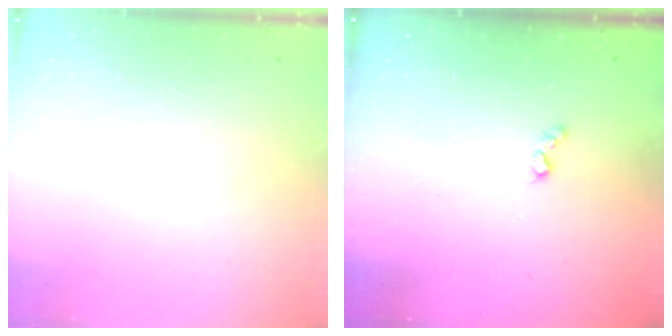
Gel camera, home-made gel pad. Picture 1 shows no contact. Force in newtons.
{"total": 3.9, "press": 3.9, "slide": 0.6}